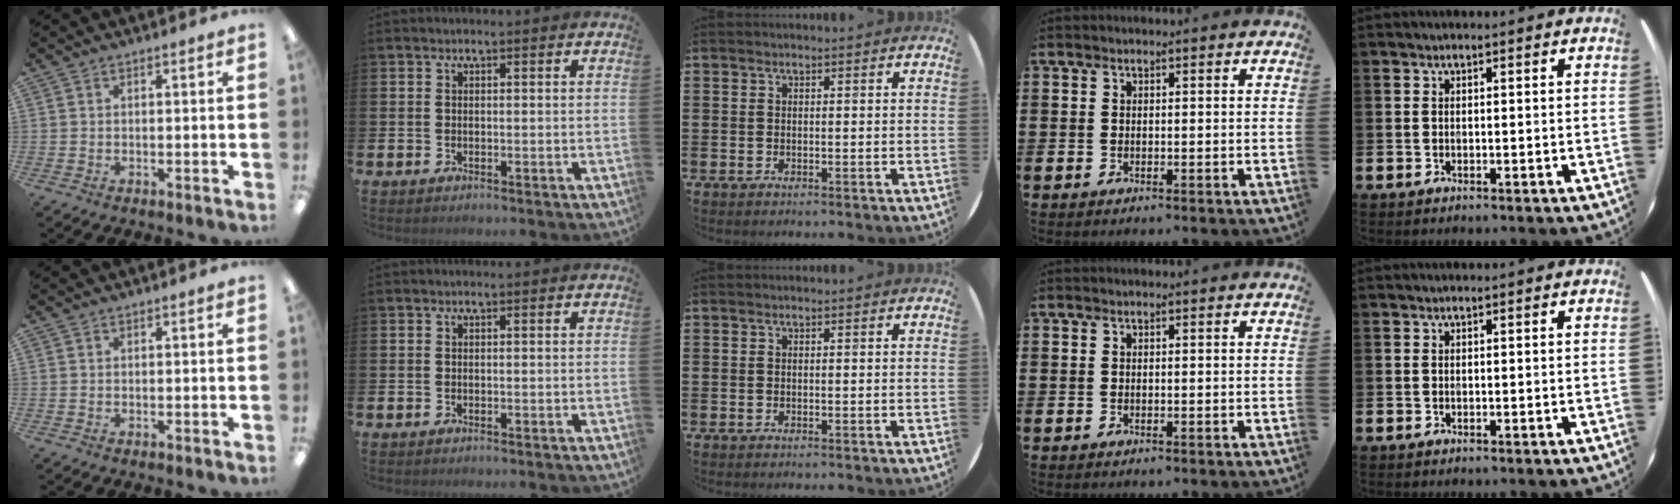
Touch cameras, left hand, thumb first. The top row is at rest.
{}